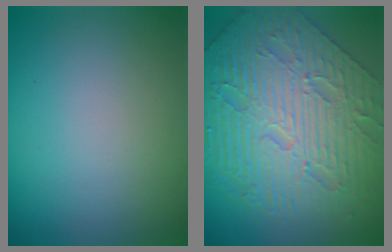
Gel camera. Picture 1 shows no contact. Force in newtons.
{"total": 8.3, "press": 6.7, "slide": 4.8}